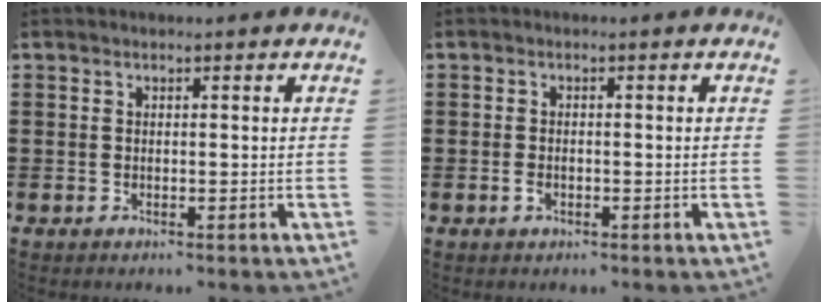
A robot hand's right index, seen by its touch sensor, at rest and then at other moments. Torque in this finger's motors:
{"motor_torque": [1.62, 0.52, 0.28, 0.06]}